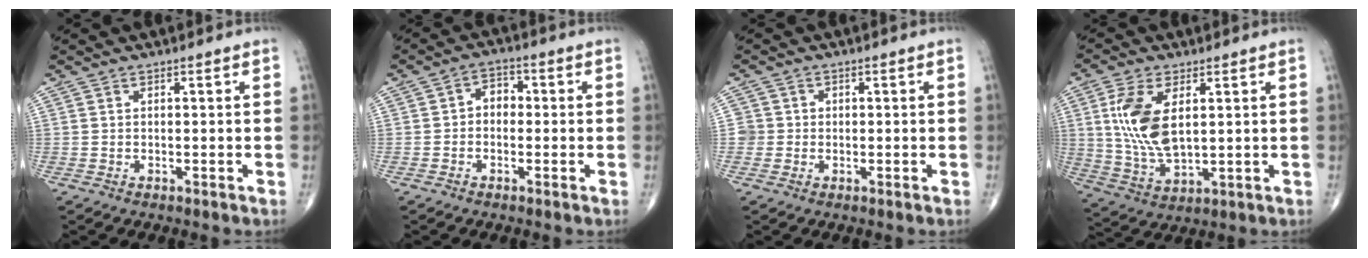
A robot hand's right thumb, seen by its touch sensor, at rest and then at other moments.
{"total": 3.9, "force": [-0.3, 3.0, 2.5], "torque": [-0.018, 0.018, -0.018]}
{"total": 2.5, "force": [-0.2, 2.5, 0.0], "torque": [0.022, 0.009, -0.007]}
{"total": 12.0, "force": [2.8, 6.2, 10.0], "torque": [-0.200, -0.015, 0.061]}